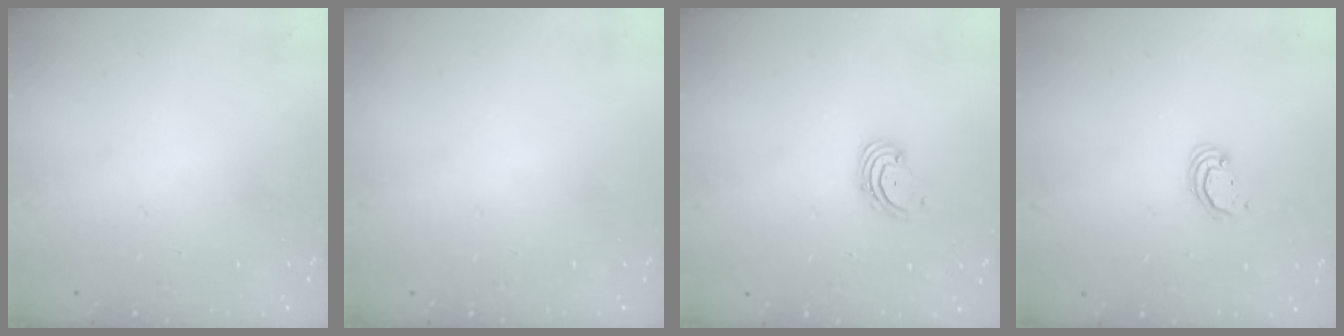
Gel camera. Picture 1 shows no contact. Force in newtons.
{"total": 0.0}
{"total": 2.2, "press": 2.1, "slide": 0.7}
{"total": 2.3, "press": 2.3, "slide": 0.3}